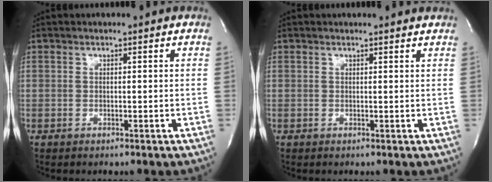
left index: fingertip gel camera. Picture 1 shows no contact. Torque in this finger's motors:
{"motor_torque": [0.37, -0.53, 0.08, 0.00]}